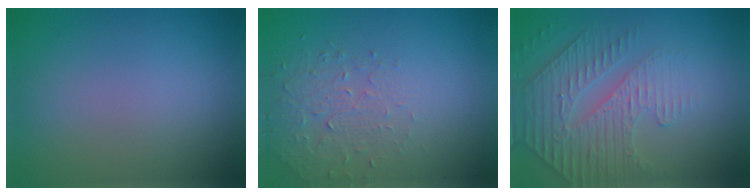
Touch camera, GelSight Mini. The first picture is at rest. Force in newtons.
{"total": 1.9, "press": 1.5, "slide": 1.1}
{"total": 4.2, "press": 3.5, "slide": 2.4}